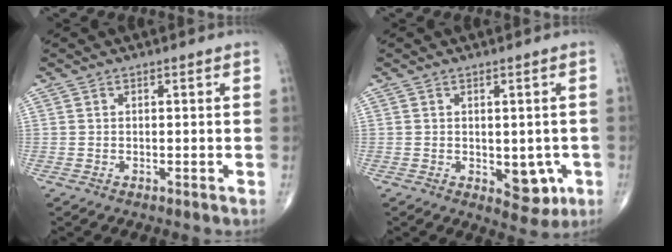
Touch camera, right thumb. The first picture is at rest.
{"total": 6.0, "force": [-1.4, 3.6, 4.6], "torque": [-0.023, -0.004, -0.008]}